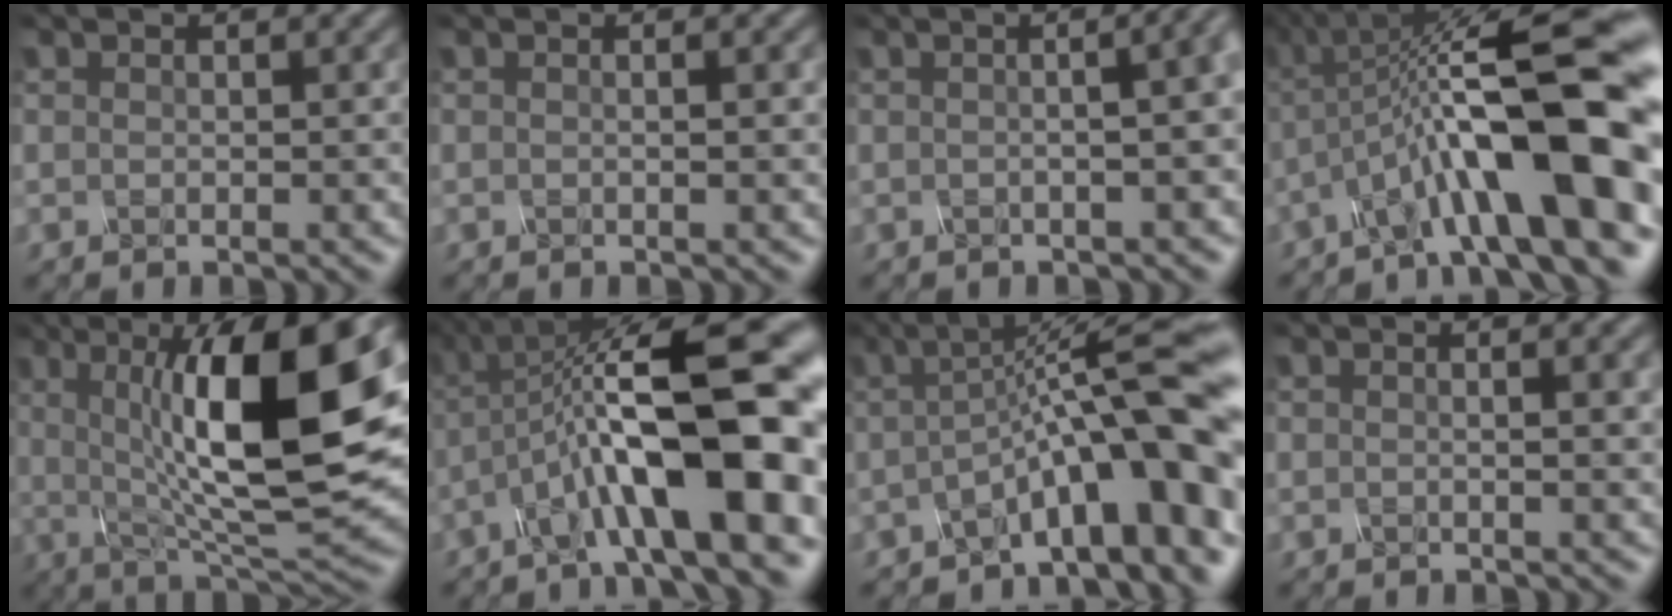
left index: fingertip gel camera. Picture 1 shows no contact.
{"total": 1.8, "force": [0.1, 0.7, 1.7], "torque": [-0.020, 0.001, -0.010]}
{"total": 9.8, "force": [1.6, 5.5, 7.9], "torque": [-0.008, 0.049, -0.029]}
{"total": 13.5, "force": [-3.6, 3.3, 12.6], "torque": [-0.191, 0.025, -0.057]}
{"total": 14.8, "force": [2.1, 4.4, 14.0], "torque": [-0.201, 0.004, 0.026]}
{"total": 13.3, "force": [-2.9, 3.8, 12.5], "torque": [-0.193, 0.021, -0.048]}
{"total": 12.2, "force": [-2.2, 2.8, 11.7], "torque": [-0.143, 0.030, -0.036]}
{"total": 3.4, "force": [0.4, 1.3, 3.1], "torque": [-0.027, 0.008, -0.011]}